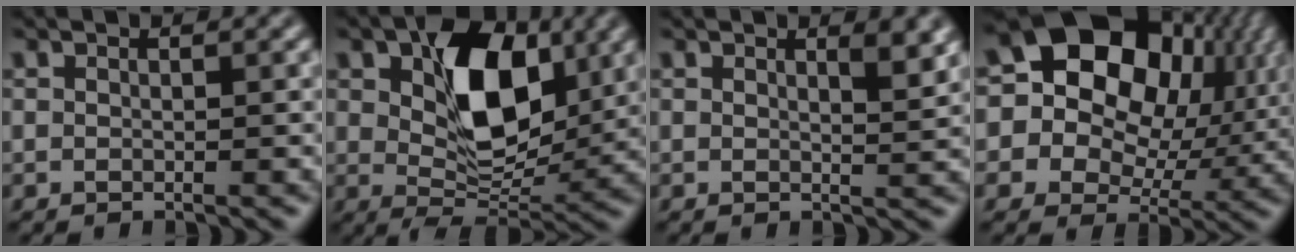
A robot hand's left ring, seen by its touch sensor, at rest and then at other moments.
{"total": 9.1, "force": [2.5, 5.2, 7.1], "torque": [-0.116, 0.005, 0.040]}
{"total": 2.3, "force": [1.4, 0.8, 1.7], "torque": [-0.007, 0.004, 0.017]}
{"total": 17.6, "force": [4.6, 13.5, 10.3], "torque": [-0.189, 0.047, 0.077]}